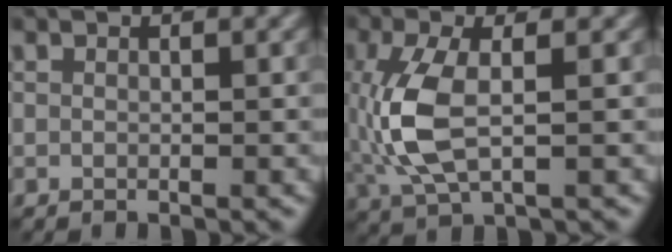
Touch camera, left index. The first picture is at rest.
{"total": 5.8, "force": [-0.4, 2.3, 5.3], "torque": [-0.133, 0.000, -0.009]}